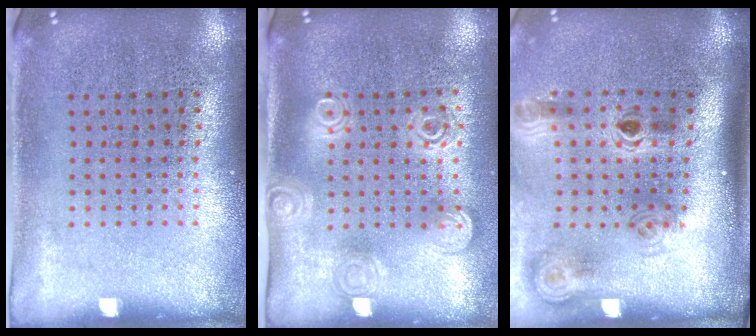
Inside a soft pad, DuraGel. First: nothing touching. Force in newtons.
{"total": 1.7, "press": 1.3, "slide": 1.1}
{"total": 2.1, "press": 1.4, "slide": 1.6}